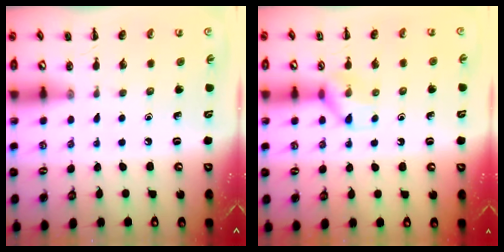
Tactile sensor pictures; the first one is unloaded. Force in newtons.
{"total": 8.9, "press": 8.9, "slide": 0.6}